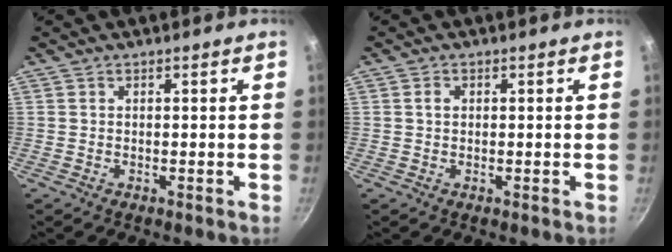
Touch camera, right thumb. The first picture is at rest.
{"total": 1.5, "force": [0.4, 1.1, 0.9], "torque": [-0.012, 0.005, 0.005]}